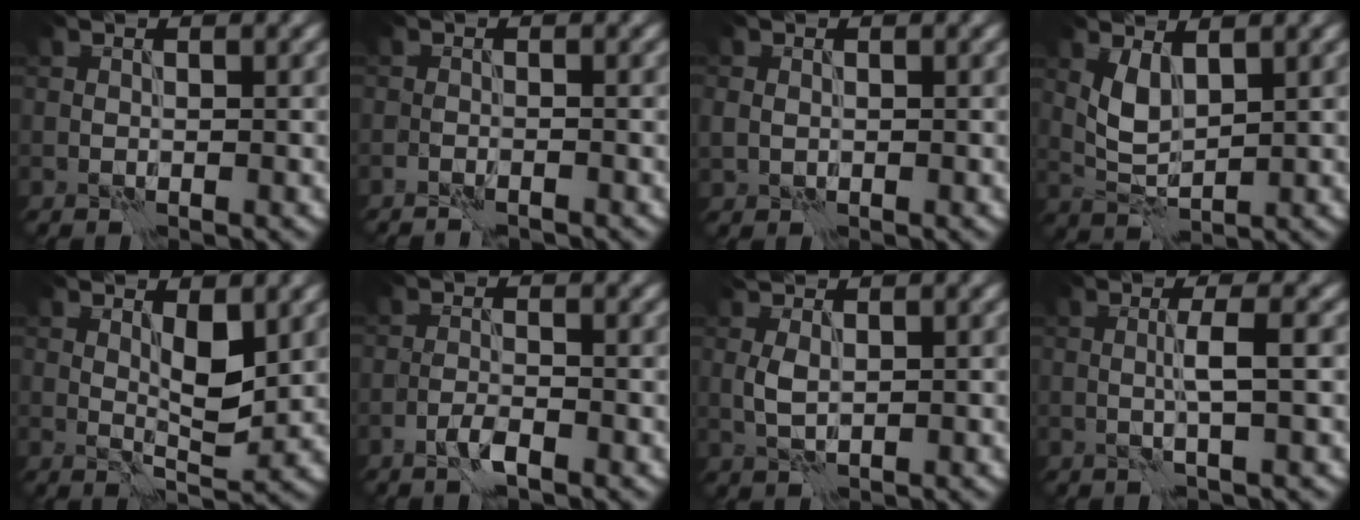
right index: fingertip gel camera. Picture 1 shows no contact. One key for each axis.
{"total": 1.8, "fx": -1.7, "fy": 0.1, "fz": 0.4, "tx": -0.011, "ty": 0.003, "tz": -0.025}
{"total": 1.2, "fx": 0.1, "fy": 1.0, "fz": 0.5, "tx": -0.015, "ty": 0.000, "tz": 0.004}
{"total": 2.8, "fx": 1.6, "fy": 1.2, "fz": 2.0, "tx": -0.046, "ty": -0.006, "tz": 0.038}
{"total": 3.1, "fx": 1.1, "fy": 1.0, "fz": 2.8, "tx": -0.049, "ty": -0.007, "tz": 0.022}
{"total": 1.3, "fx": -0.9, "fy": 0.1, "fz": 0.9, "tx": -0.018, "ty": 0.003, "tz": -0.021}
{"total": 1.8, "fx": 0.6, "fy": 0.8, "fz": 1.6, "tx": -0.042, "ty": 0.005, "tz": 0.018}
{"total": 2.5, "fx": 0.0, "fy": 0.2, "fz": 2.5, "tx": -0.043, "ty": 0.003, "tz": -0.004}